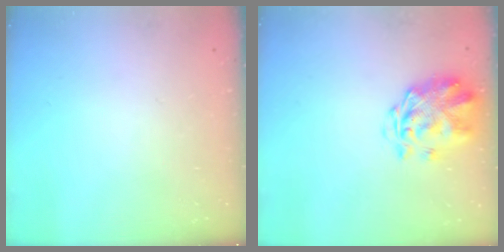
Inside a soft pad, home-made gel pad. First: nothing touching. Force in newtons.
{"total": 3.5, "press": 3.1, "slide": 1.5}